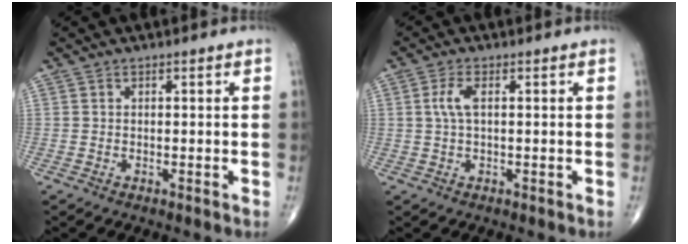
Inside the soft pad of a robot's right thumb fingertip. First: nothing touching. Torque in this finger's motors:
{"motor_torque": [0.10, 0.36, 0.68, 0.23, 0.00]}